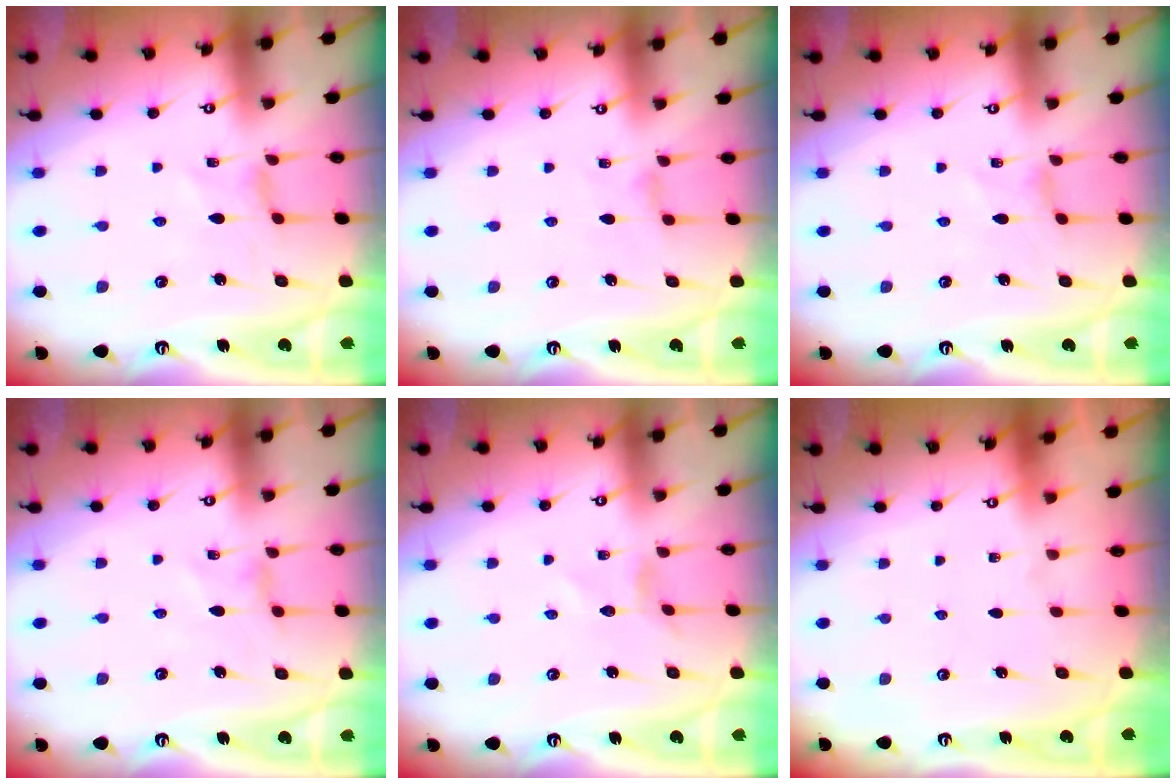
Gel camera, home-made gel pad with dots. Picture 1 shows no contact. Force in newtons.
{"total": 2.3, "press": 2.2, "slide": 0.5}
{"total": 0.0}
{"total": 1.0, "press": 1.0, "slide": 0.3}
{"total": 1.3, "press": 1.2, "slide": 0.2}
{"total": 0.0}